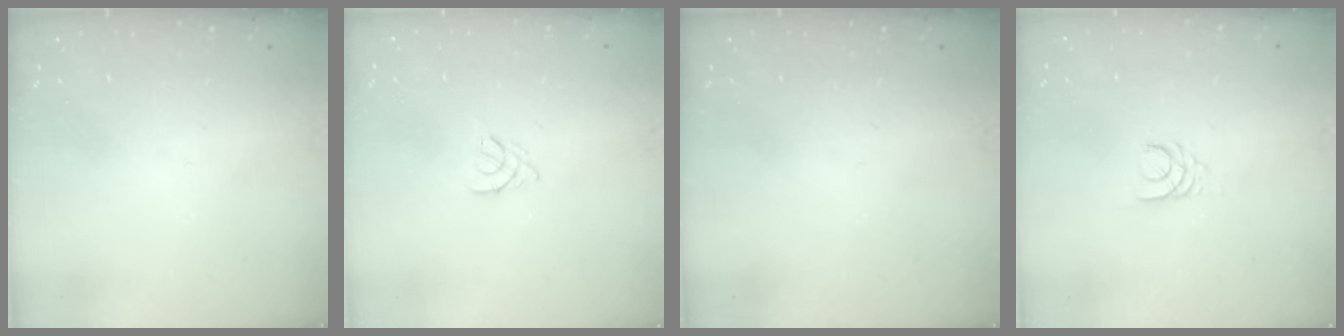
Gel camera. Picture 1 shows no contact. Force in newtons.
{"total": 2.0, "press": 1.9, "slide": 0.5}
{"total": 0.0}
{"total": 3.1, "press": 3.1, "slide": 0.3}